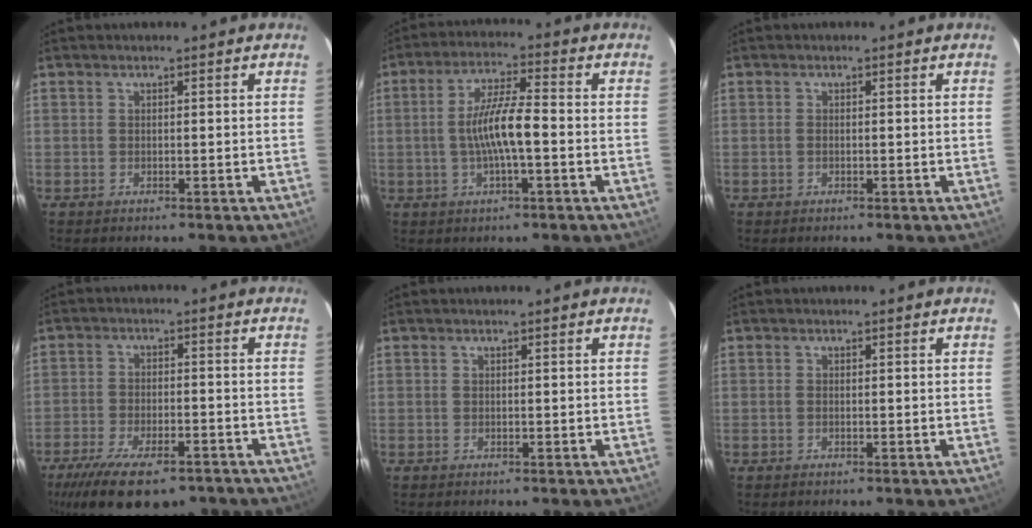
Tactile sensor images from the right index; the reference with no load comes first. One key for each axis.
{"total": 8.4, "fx": -1.5, "fy": 1.2, "fz": 8.2, "tx": -0.158, "ty": 0.004, "tz": -0.027}
{"total": 0.6, "fx": -0.2, "fy": 0.4, "fz": 0.4, "tx": -0.008, "ty": 0.001, "tz": -0.005}
{"total": 17.5, "fx": -12.5, "fy": 6.6, "fz": 10.2, "tx": -0.213, "ty": -0.040, "tz": -0.191}
{"total": 0.0}
{"total": 0.0}